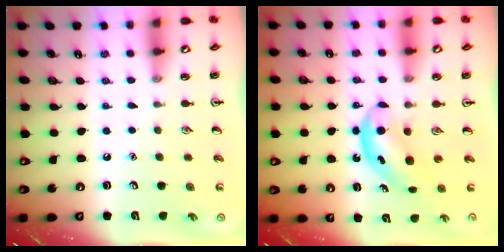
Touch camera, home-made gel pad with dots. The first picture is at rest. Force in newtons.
{"total": 5.2, "press": 5.1, "slide": 0.7}